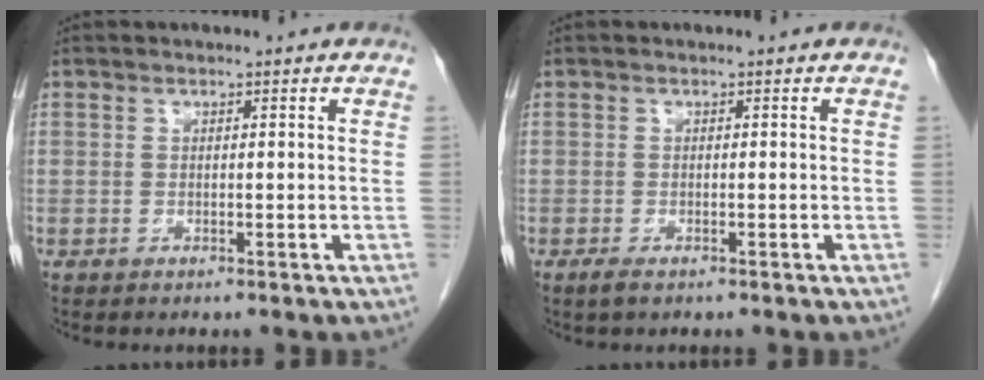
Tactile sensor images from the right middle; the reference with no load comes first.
{"total": 1.3, "force": [-0.8, 0.4, 0.9], "torque": [-0.021, -0.002, -0.013]}